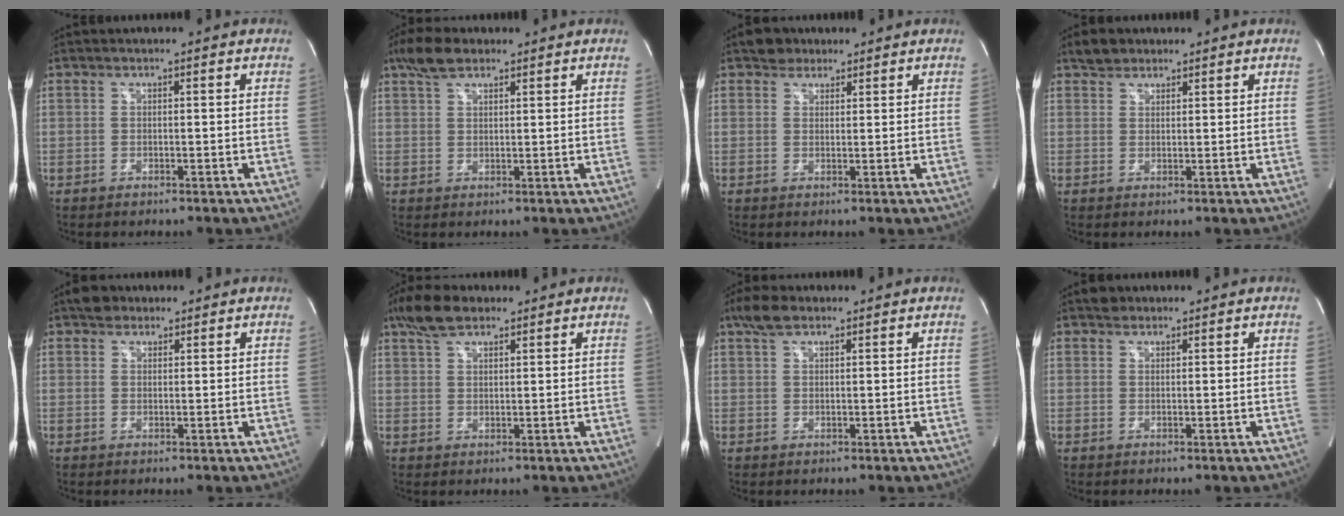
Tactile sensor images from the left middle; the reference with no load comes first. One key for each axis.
{"total": 4.9, "fx": 3.6, "fy": 2.0, "fz": 2.8, "tx": -0.064, "ty": 0.019, "tz": 0.071}
{"total": 2.9, "fx": 2.2, "fy": 1.9, "fz": 0.4, "tx": -0.007, "ty": 0.014, "tz": 0.034}
{"total": 2.7, "fx": 2.1, "fy": 1.6, "fz": 0.5, "tx": -0.013, "ty": 0.013, "tz": 0.036}
{"total": 2.8, "fx": 2.1, "fy": 1.8, "fz": 0.7, "tx": -0.014, "ty": 0.017, "tz": 0.033}
{"total": 6.1, "fx": 4.4, "fy": 2.4, "fz": 3.4, "tx": -0.075, "ty": 0.022, "tz": 0.086}
{"total": 3.9, "fx": 2.7, "fy": 1.6, "fz": 2.2, "tx": -0.053, "ty": 0.018, "tz": 0.055}
{"total": 1.6, "fx": 1.2, "fy": 1.0, "fz": 0.2, "tx": -0.004, "ty": 0.011, "tz": 0.017}